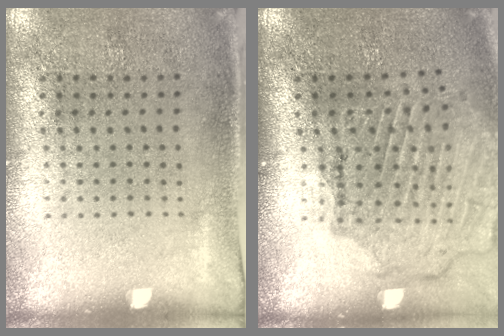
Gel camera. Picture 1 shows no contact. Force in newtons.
{"total": 1.6, "press": 1.6, "slide": 0.2}